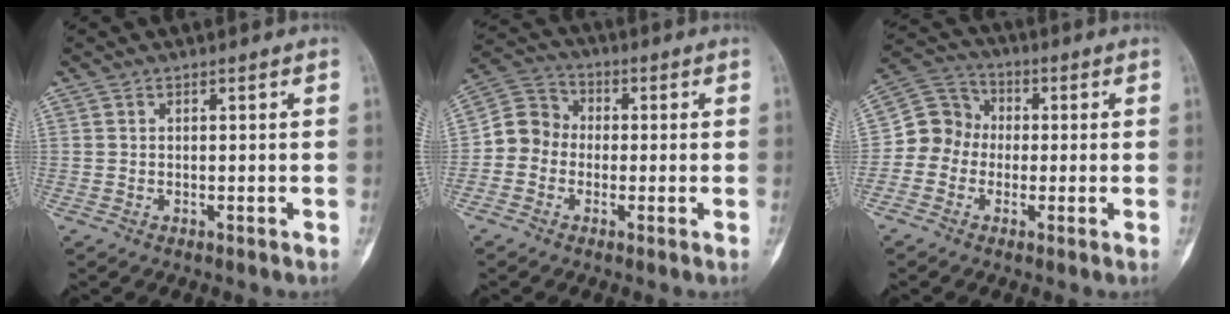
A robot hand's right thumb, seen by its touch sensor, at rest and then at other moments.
{"total": 7.3, "force": [-1.1, 6.6, 3.0], "torque": [-0.033, 0.028, -0.038]}
{"total": 8.1, "force": [-1.0, 7.4, 3.1], "torque": [-0.031, 0.031, -0.034]}